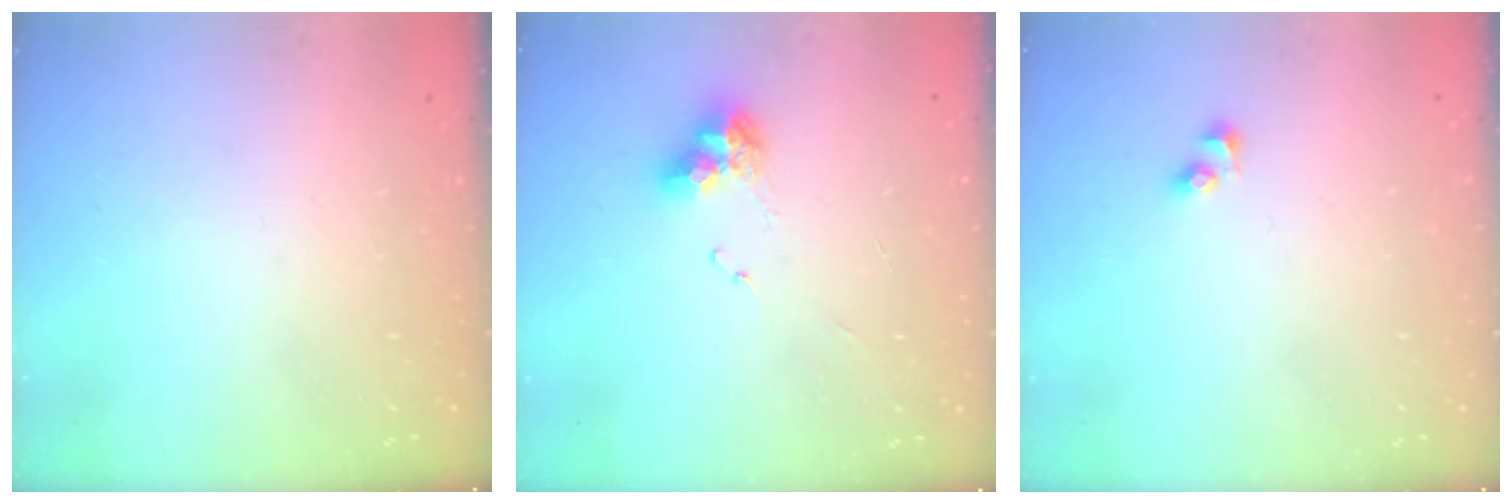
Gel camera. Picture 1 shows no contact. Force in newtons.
{"total": 8.7, "press": 8.6, "slide": 1.0}
{"total": 2.6, "press": 2.4, "slide": 1.2}